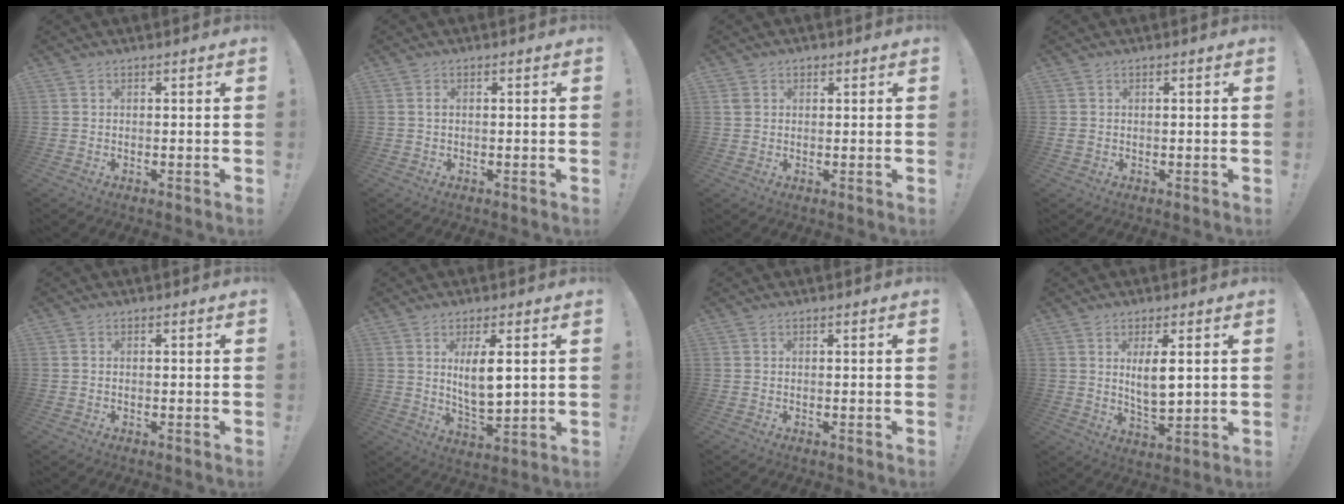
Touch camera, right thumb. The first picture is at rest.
{"total": 0.6, "force": [0.0, 0.4, 0.4], "torque": [-0.010, 0.005, -0.001]}
{"total": 2.0, "force": [0.6, 1.7, 0.9], "torque": [-0.013, 0.001, 0.012]}
{"total": 1.0, "force": [-0.1, 0.9, 0.4], "torque": [-0.015, 0.007, 0.000]}
{"total": 0.0}
{"total": 8.6, "force": [2.6, 2.9, 7.7], "torque": [-0.138, -0.015, 0.041]}
{"total": 0.0}
{"total": 7.3, "force": [2.2, 2.5, 6.5], "torque": [-0.109, -0.013, 0.034]}